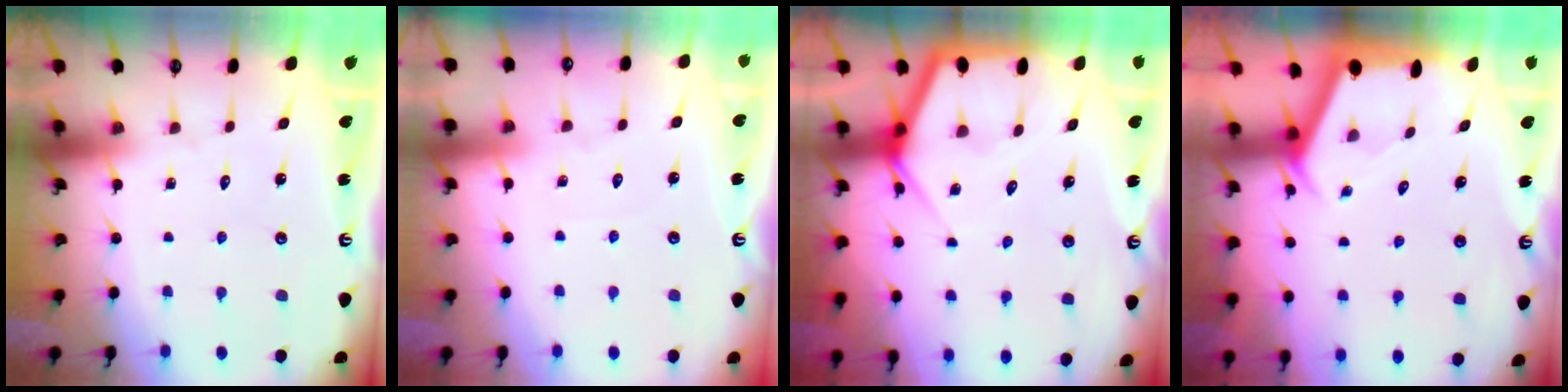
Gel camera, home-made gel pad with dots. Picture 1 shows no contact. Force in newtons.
{"total": 1.7, "press": 1.6, "slide": 0.3}
{"total": 6.0, "press": 6.0, "slide": 0.5}
{"total": 2.3, "press": 2.3, "slide": 0.3}